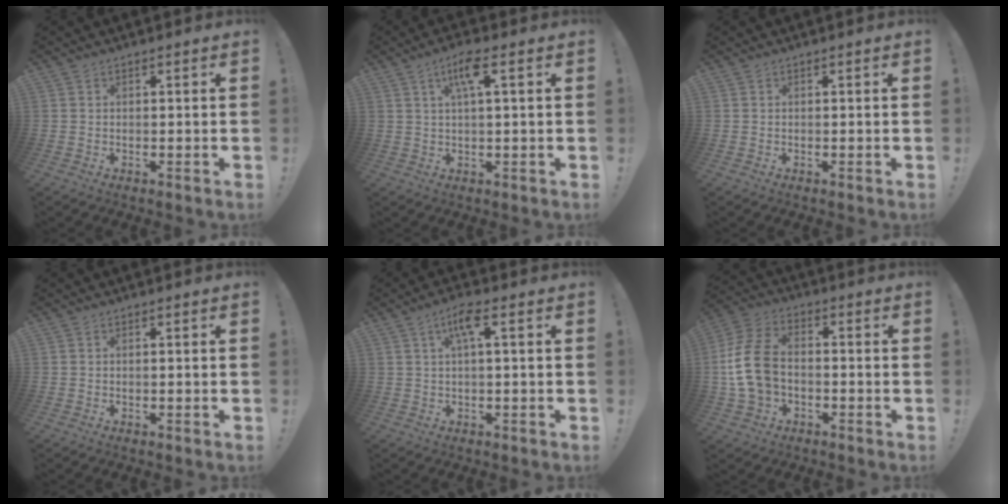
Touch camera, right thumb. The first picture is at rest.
{"total": 6.8, "force": [2.6, 1.2, 6.2], "torque": [-0.116, 0.005, 0.038]}
{"total": 0.0}
{"total": 0.0}
{"total": 5.8, "force": [1.6, 1.0, 5.5], "torque": [-0.109, 0.008, 0.023]}
{"total": 13.7, "force": [-1.4, 9.8, 9.6], "torque": [-0.195, 0.024, -0.022]}